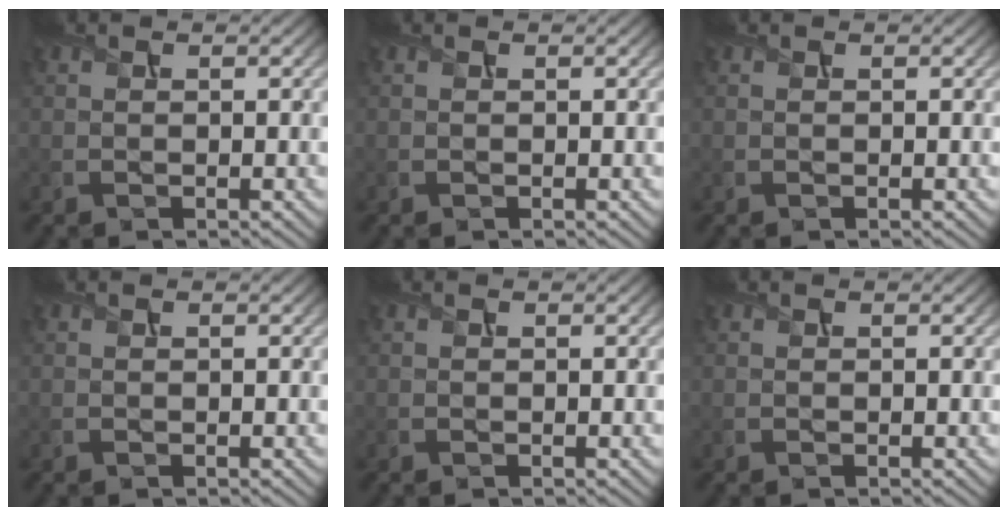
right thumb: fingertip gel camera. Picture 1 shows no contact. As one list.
[{"total": 0.0}, {"total": 0.0}, {"total": 0.0}, {"total": 0.0}, {"total": 0.0}]